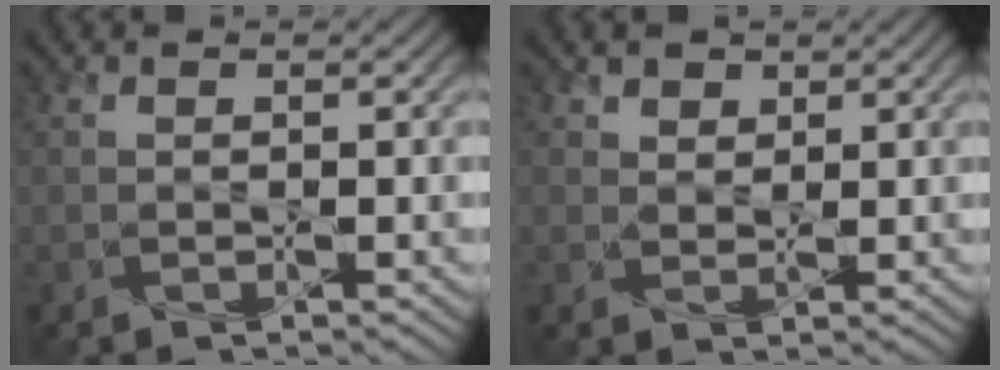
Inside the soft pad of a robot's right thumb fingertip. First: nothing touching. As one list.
[{"total": 1.9, "force": [1.3, 1.4, 0.0], "torque": [-0.001, -0.002, 0.014]}]